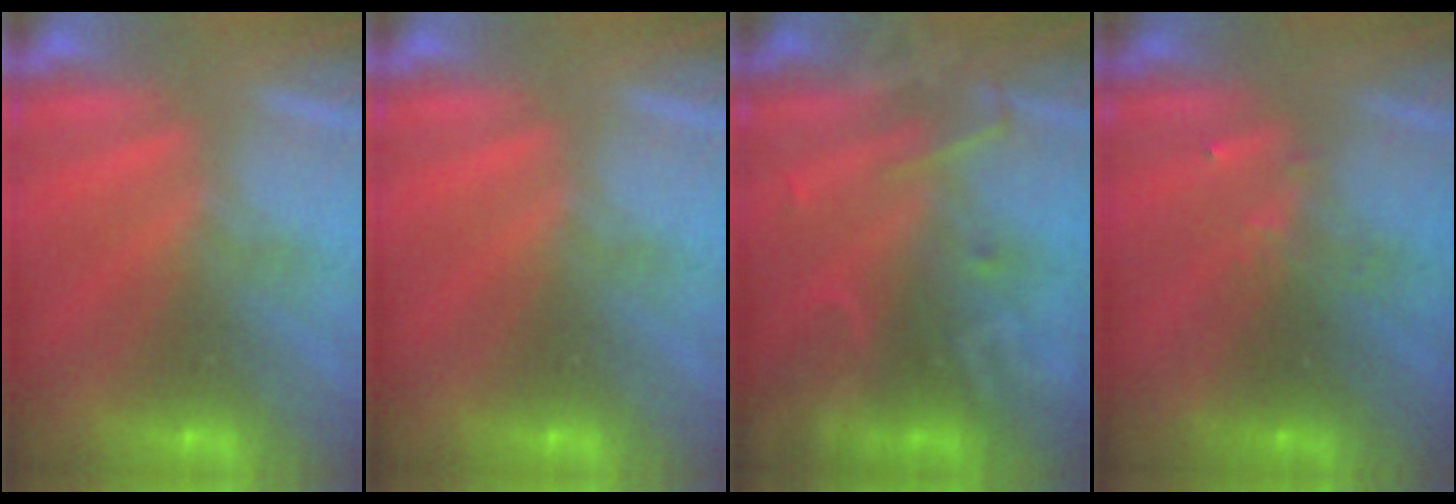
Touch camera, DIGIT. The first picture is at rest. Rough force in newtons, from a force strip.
{"total": 0.0}
{"total": 2.7}
{"total": 2.4}